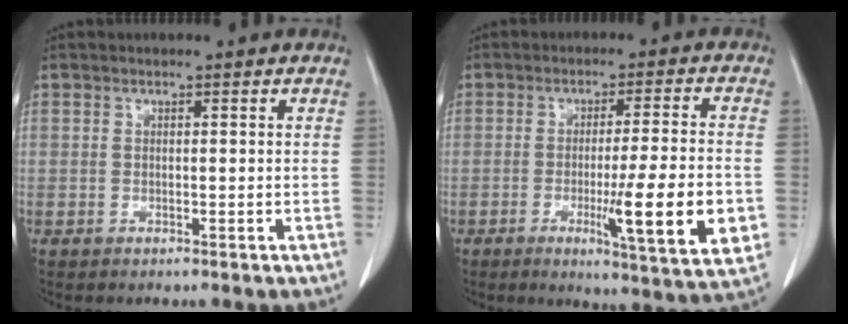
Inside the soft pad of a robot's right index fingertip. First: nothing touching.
{"total": 13.4, "force": [-3.4, 0.0, 13.0], "torque": [-0.178, -0.027, -0.050]}